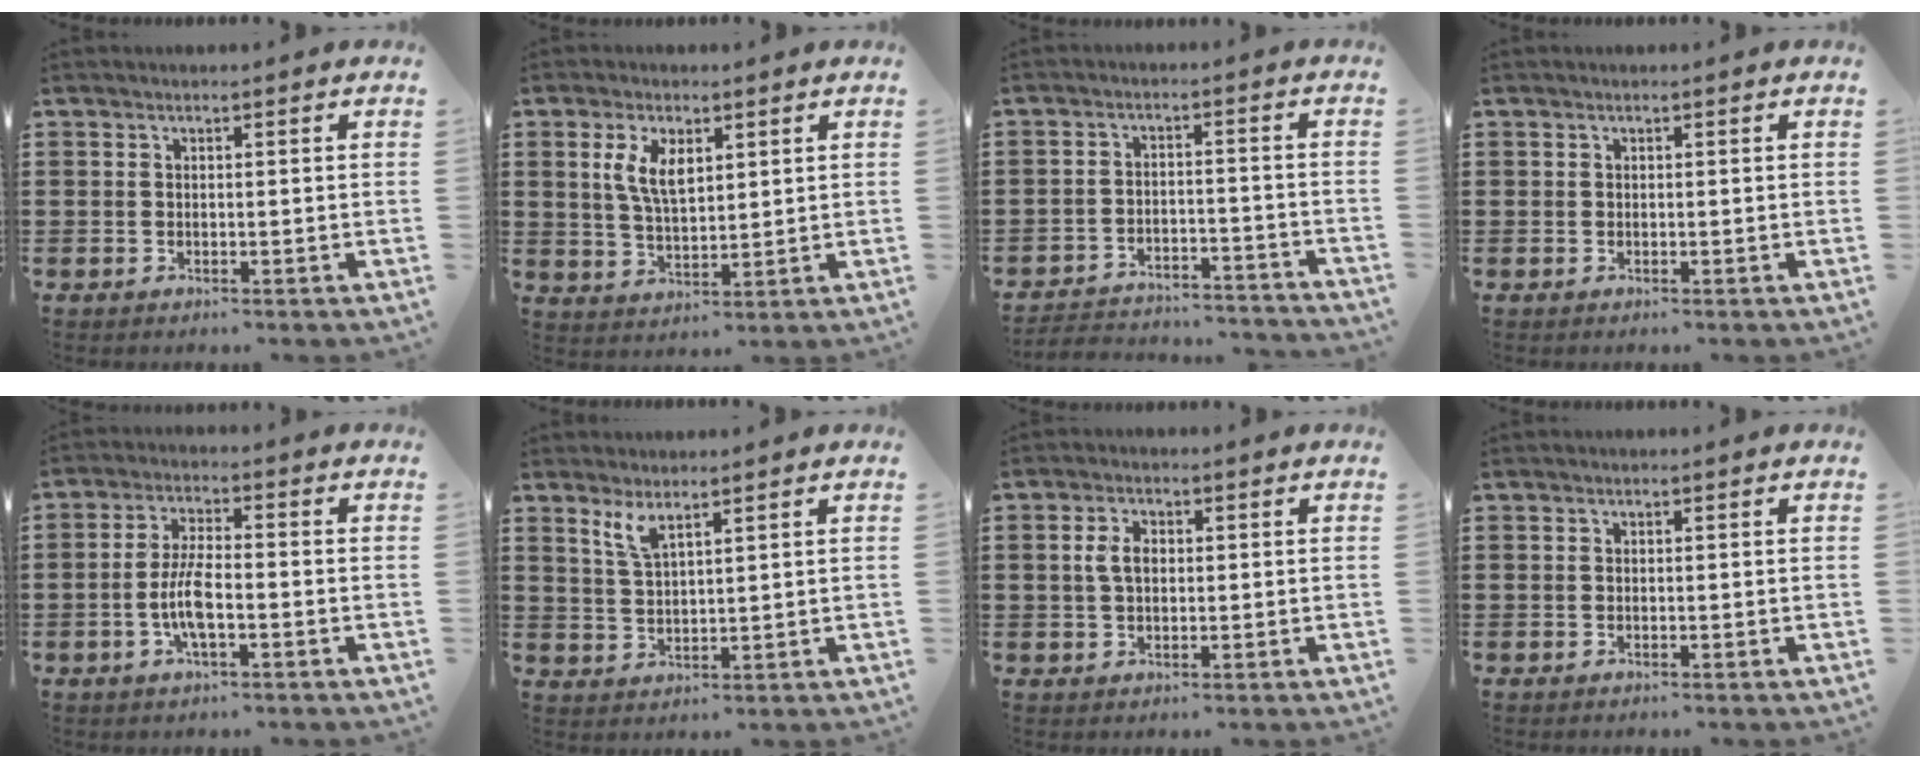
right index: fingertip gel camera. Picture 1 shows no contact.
{"total": 5.8, "force": [2.1, 2.7, 4.6], "torque": [-0.099, 0.007, 0.037]}
{"total": 4.0, "force": [-3.9, 0.6, 0.7], "torque": [-0.025, 0.002, -0.084]}
{"total": 0.0}
{"total": 6.0, "force": [-1.6, 1.7, 5.6], "torque": [-0.125, -0.006, -0.035]}
{"total": 3.3, "force": [2.4, 0.8, 2.1], "torque": [-0.048, 0.004, 0.043]}
{"total": 3.4, "force": [0.5, 2.0, 2.7], "torque": [-0.066, 0.008, 0.004]}
{"total": 0.0}